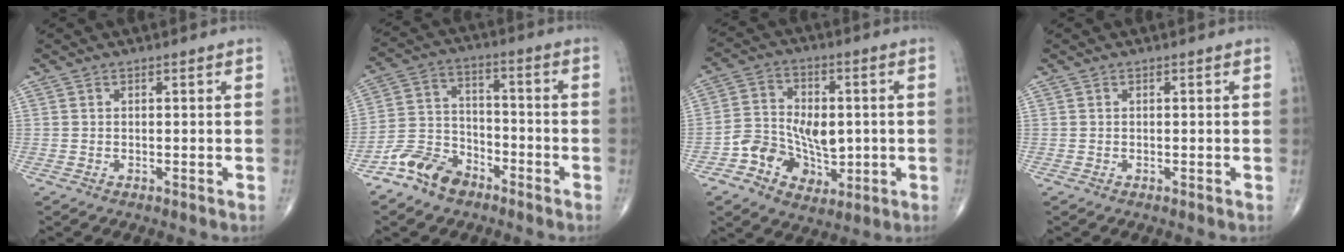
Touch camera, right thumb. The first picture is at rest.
{"total": 9.7, "force": [-6.8, 5.7, 3.8], "torque": [-0.060, 0.051, -0.139]}
{"total": 12.0, "force": [-1.9, 9.2, 7.5], "torque": [-0.091, 0.021, -0.026]}
{"total": 0.0}